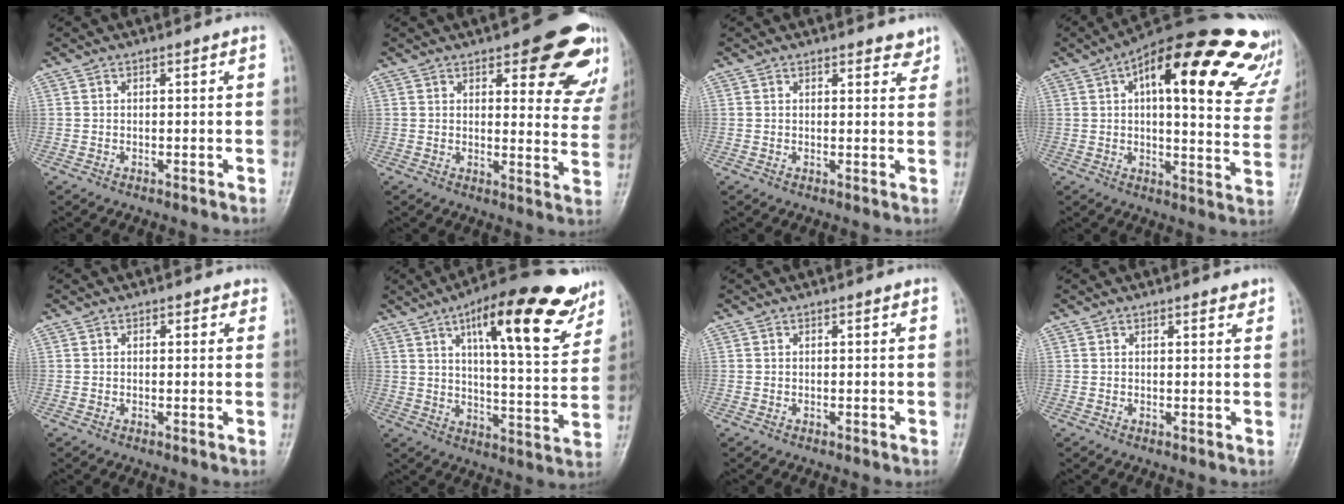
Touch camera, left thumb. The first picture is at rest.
{"total": 15.5, "force": [9.1, 5.8, 11.1], "torque": [-0.083, -0.047, 0.101]}
{"total": 2.7, "force": [2.1, 1.3, 1.0], "torque": [0.011, -0.012, 0.023]}
{"total": 30.2, "force": [15.4, 10.4, 23.8], "torque": [-0.273, -0.004, 0.199]}
{"total": 1.5, "force": [0.7, 1.0, 0.7], "torque": [0.009, 0.000, 0.003]}
{"total": 21.1, "force": [11.7, 6.2, 16.4], "torque": [-0.203, -0.043, 0.173]}
{"total": 0.0}
{"total": 1.5, "force": [1.1, 0.6, 0.8], "torque": [-0.004, -0.006, 0.012]}